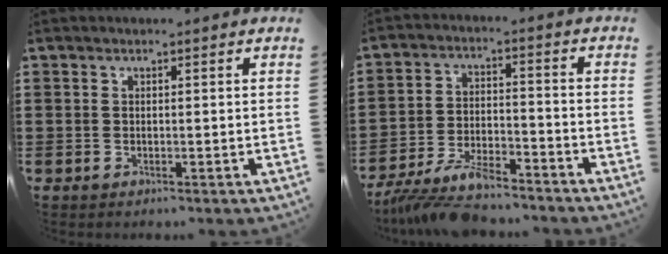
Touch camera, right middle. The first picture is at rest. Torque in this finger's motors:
{"motor_torque": [0.46, 0.03, 0.56, 0.10]}